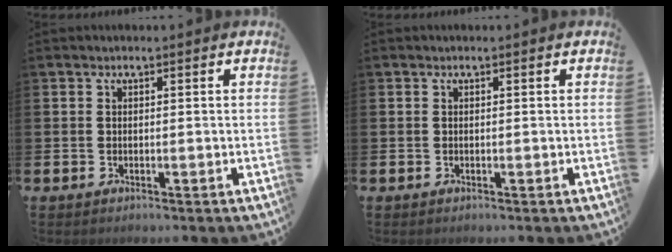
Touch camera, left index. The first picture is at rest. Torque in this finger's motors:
{"motor_torque": [-0.06, 0.06, 0.04, 0.01]}